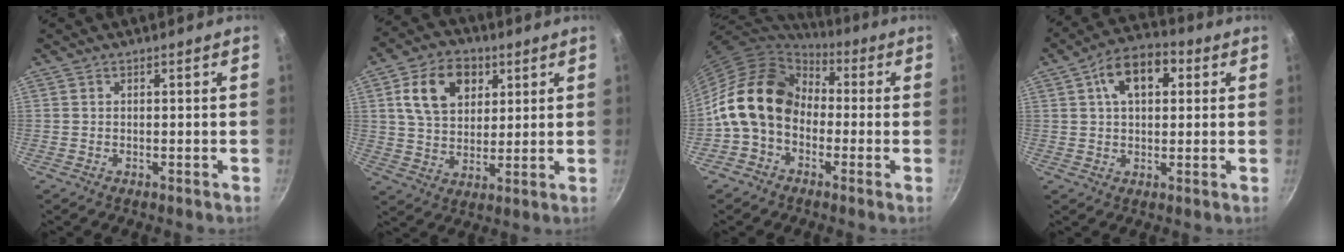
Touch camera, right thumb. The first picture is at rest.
{"total": 13.0, "force": [4.6, 9.2, 8.0], "torque": [-0.112, -0.003, 0.075]}
{"total": 15.4, "force": [-1.2, 11.9, 9.7], "torque": [-0.143, 0.042, -0.042]}
{"total": 10.8, "force": [3.3, 6.6, 7.9], "torque": [-0.095, 0.014, 0.041]}